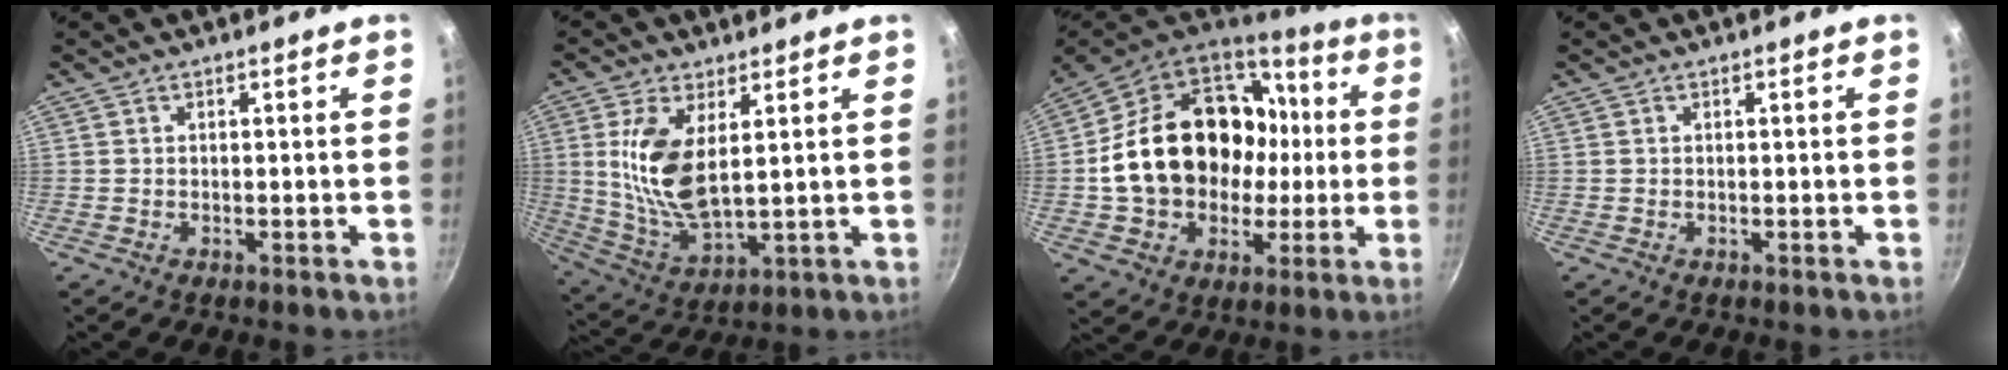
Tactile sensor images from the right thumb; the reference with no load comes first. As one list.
[{"total": 12.6, "force": [2.8, 5.7, 10.8], "torque": [-0.218, -0.020, 0.071]}, {"total": 25.7, "force": [-0.2, 19.1, 17.2], "torque": [-0.265, 0.044, 0.010]}, {"total": 0.0}]